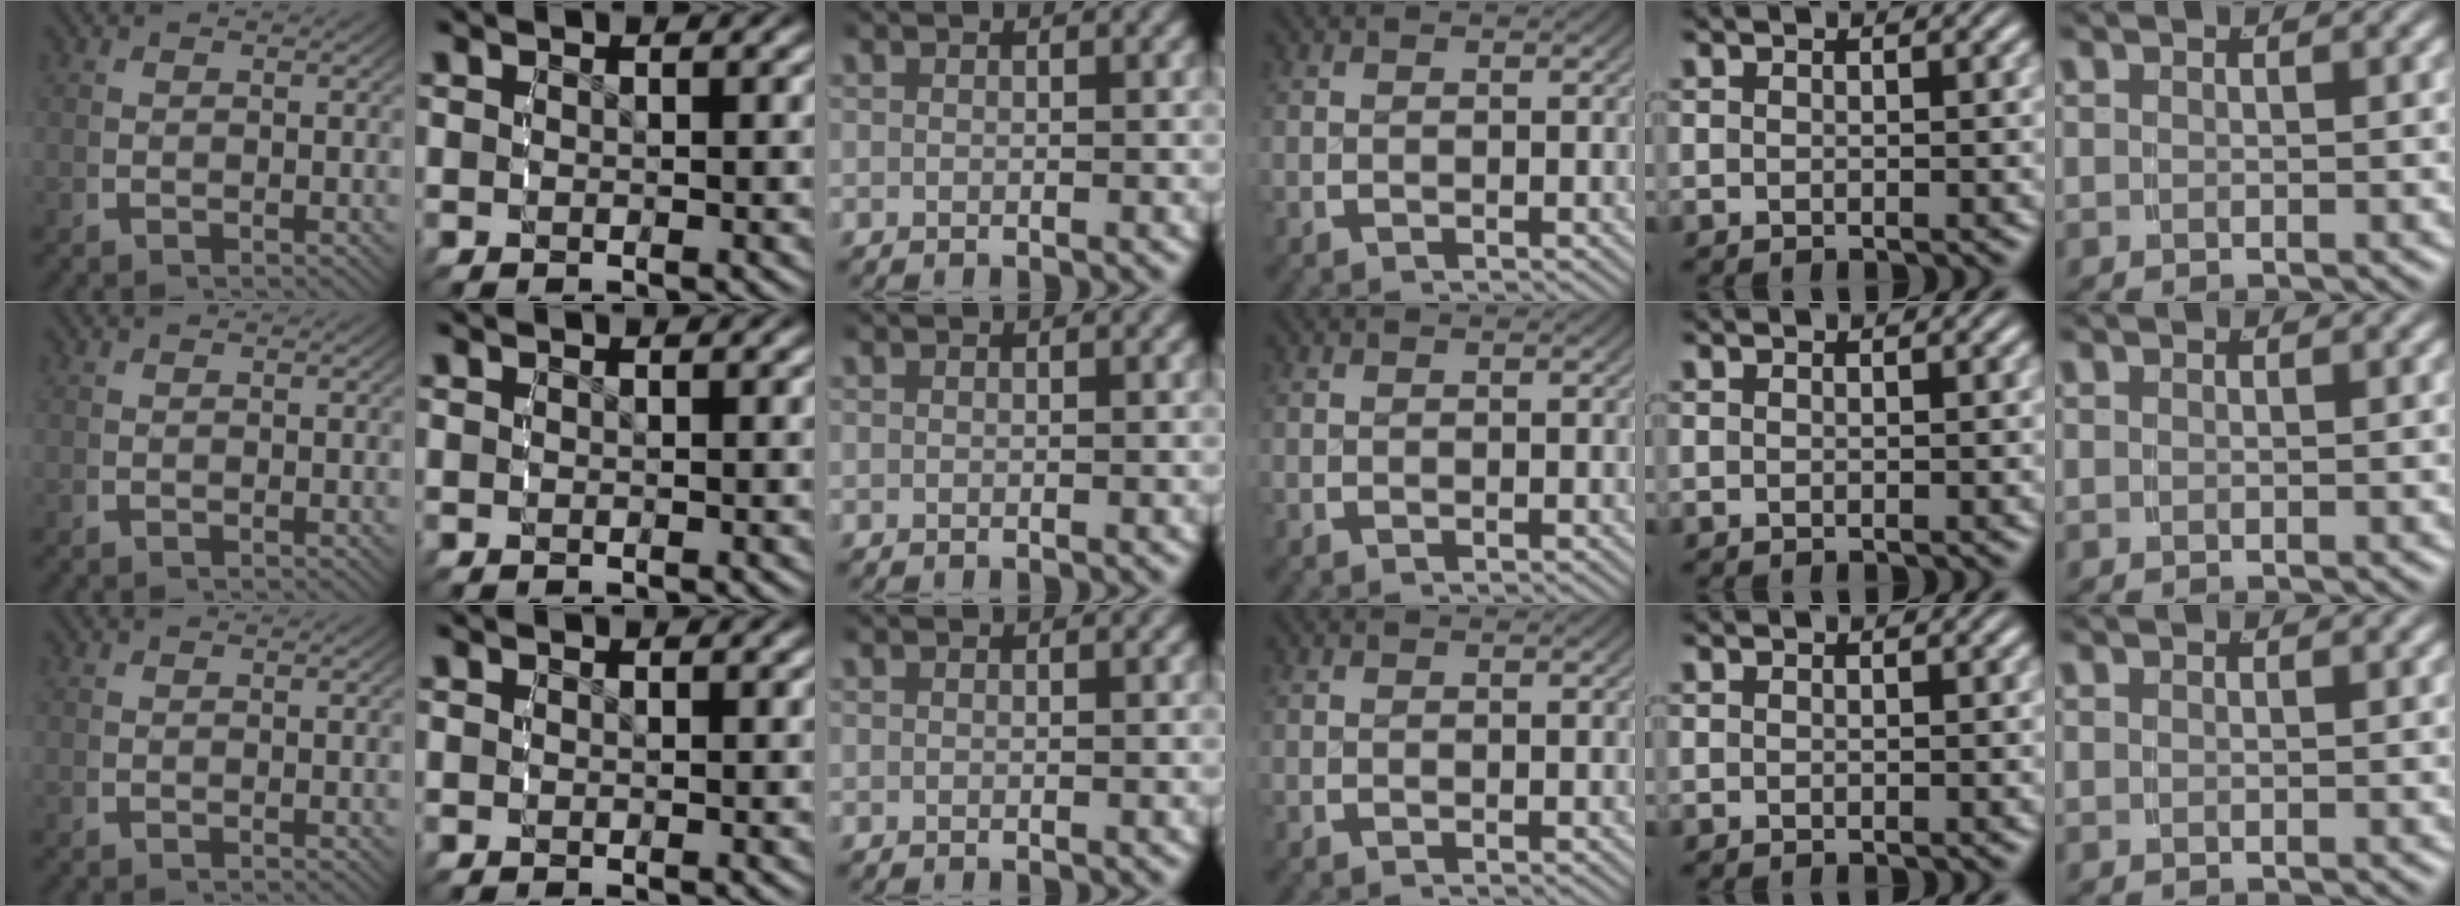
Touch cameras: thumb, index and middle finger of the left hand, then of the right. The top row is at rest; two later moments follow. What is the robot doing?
{"motion": "reach", "object": "shoes"}